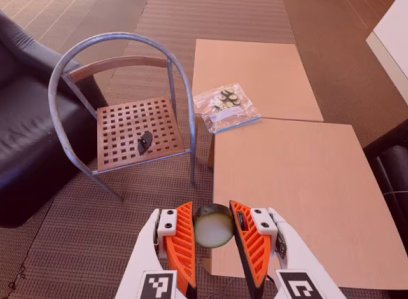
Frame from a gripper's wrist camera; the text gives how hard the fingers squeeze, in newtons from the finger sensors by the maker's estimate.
{"total": 11.7, "left": 12.1, "right": 11.4}